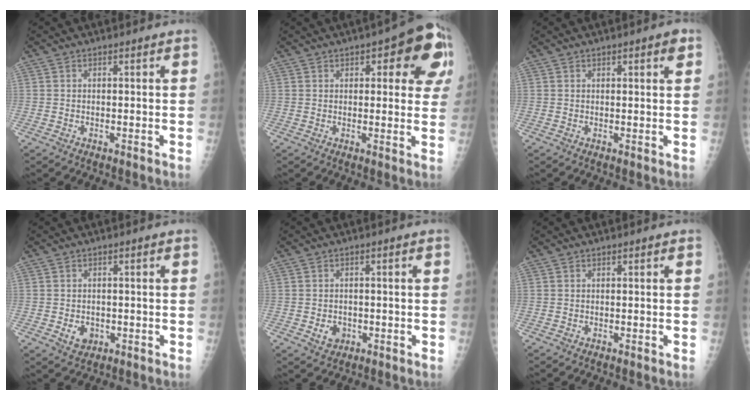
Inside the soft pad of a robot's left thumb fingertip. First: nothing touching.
{"total": 13.3, "force": [5.1, 5.5, 11.0], "torque": [-0.084, -0.004, 0.049]}
{"total": 2.5, "force": [1.3, 0.7, 2.0], "torque": [-0.020, -0.003, 0.015]}
{"total": 3.3, "force": [-0.9, 2.7, 1.7], "torque": [-0.014, 0.002, -0.005]}
{"total": 3.2, "force": [-0.9, 2.7, 1.5], "torque": [-0.011, 0.003, -0.007]}
{"total": 0.0}